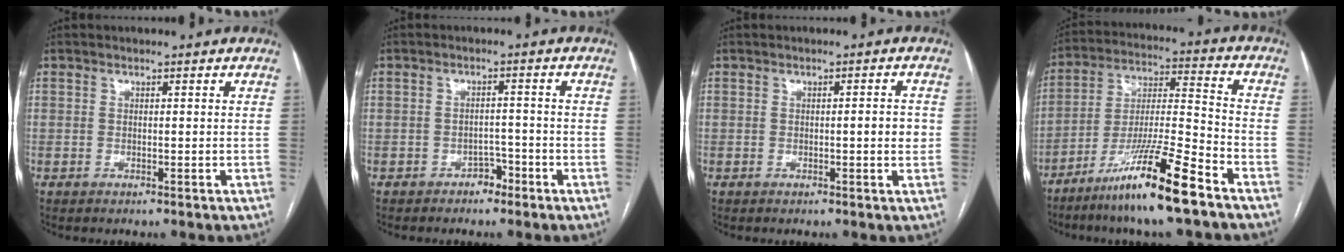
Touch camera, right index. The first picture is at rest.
{"total": 2.4, "force": [-1.8, 1.4, 0.8], "torque": [-0.009, 0.007, -0.026]}
{"total": 2.5, "force": [-0.2, 0.3, 2.4], "torque": [-0.034, 0.001, -0.003]}
{"total": 15.3, "force": [-10.1, -0.2, 11.4], "torque": [-0.222, -0.026, -0.184]}